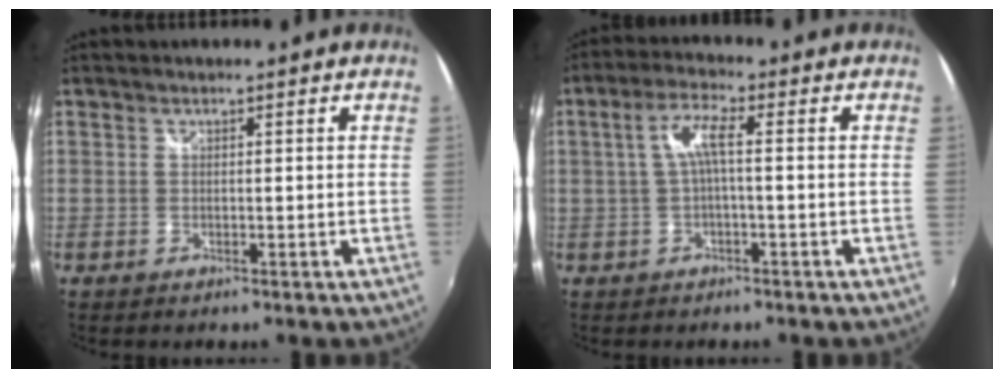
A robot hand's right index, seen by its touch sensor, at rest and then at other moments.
{"total": 4.8, "force": [-0.3, 0.7, 4.8], "torque": [-0.097, 0.009, -0.002]}